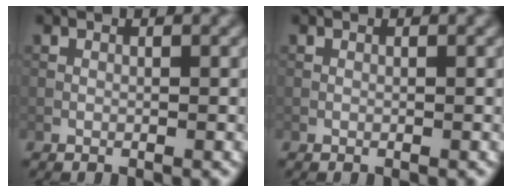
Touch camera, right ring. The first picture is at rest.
{"total": 0.0}